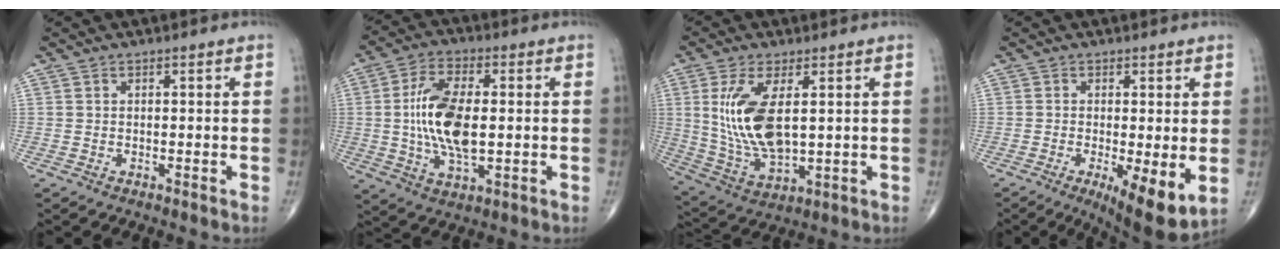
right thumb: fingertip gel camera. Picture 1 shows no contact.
{"total": 13.7, "force": [0.1, 6.3, 12.1], "torque": [-0.235, 0.000, 0.002]}
{"total": 13.4, "force": [2.5, 5.9, 11.8], "torque": [-0.248, -0.018, 0.064]}
{"total": 9.7, "force": [-2.2, 2.8, 9.0], "torque": [-0.138, -0.026, -0.031]}